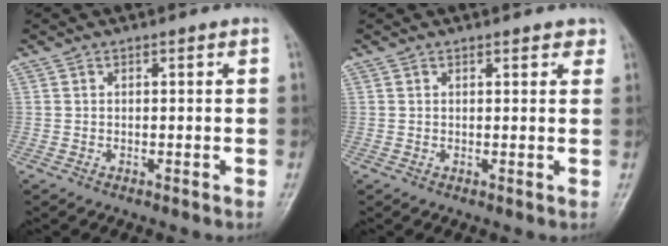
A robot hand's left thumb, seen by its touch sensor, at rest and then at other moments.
{"total": 2.1, "force": [1.4, 1.0, 1.1], "torque": [0.002, -0.004, 0.012]}